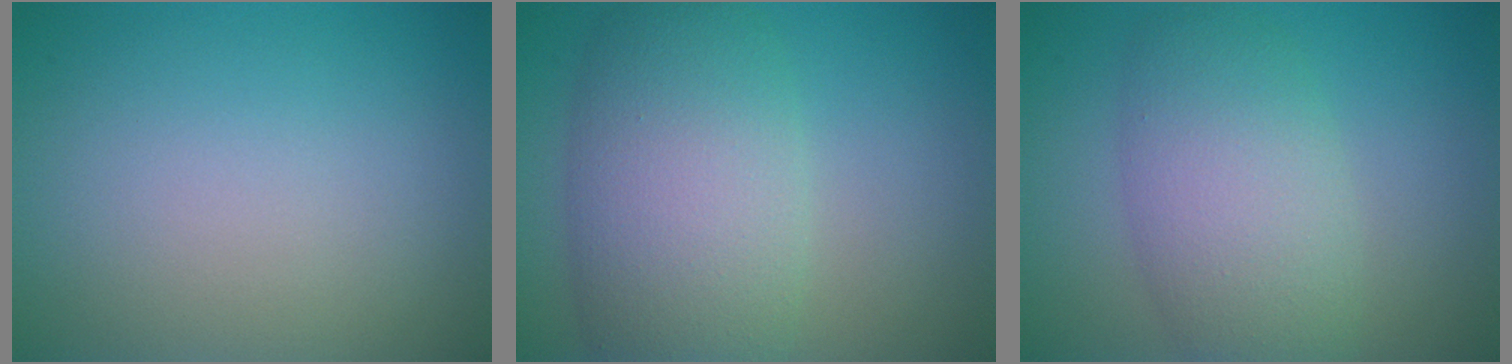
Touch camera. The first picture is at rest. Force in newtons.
{"total": 8.3, "press": 8.3, "slide": 0.2}
{"total": 6.1, "press": 6.1, "slide": 0.3}